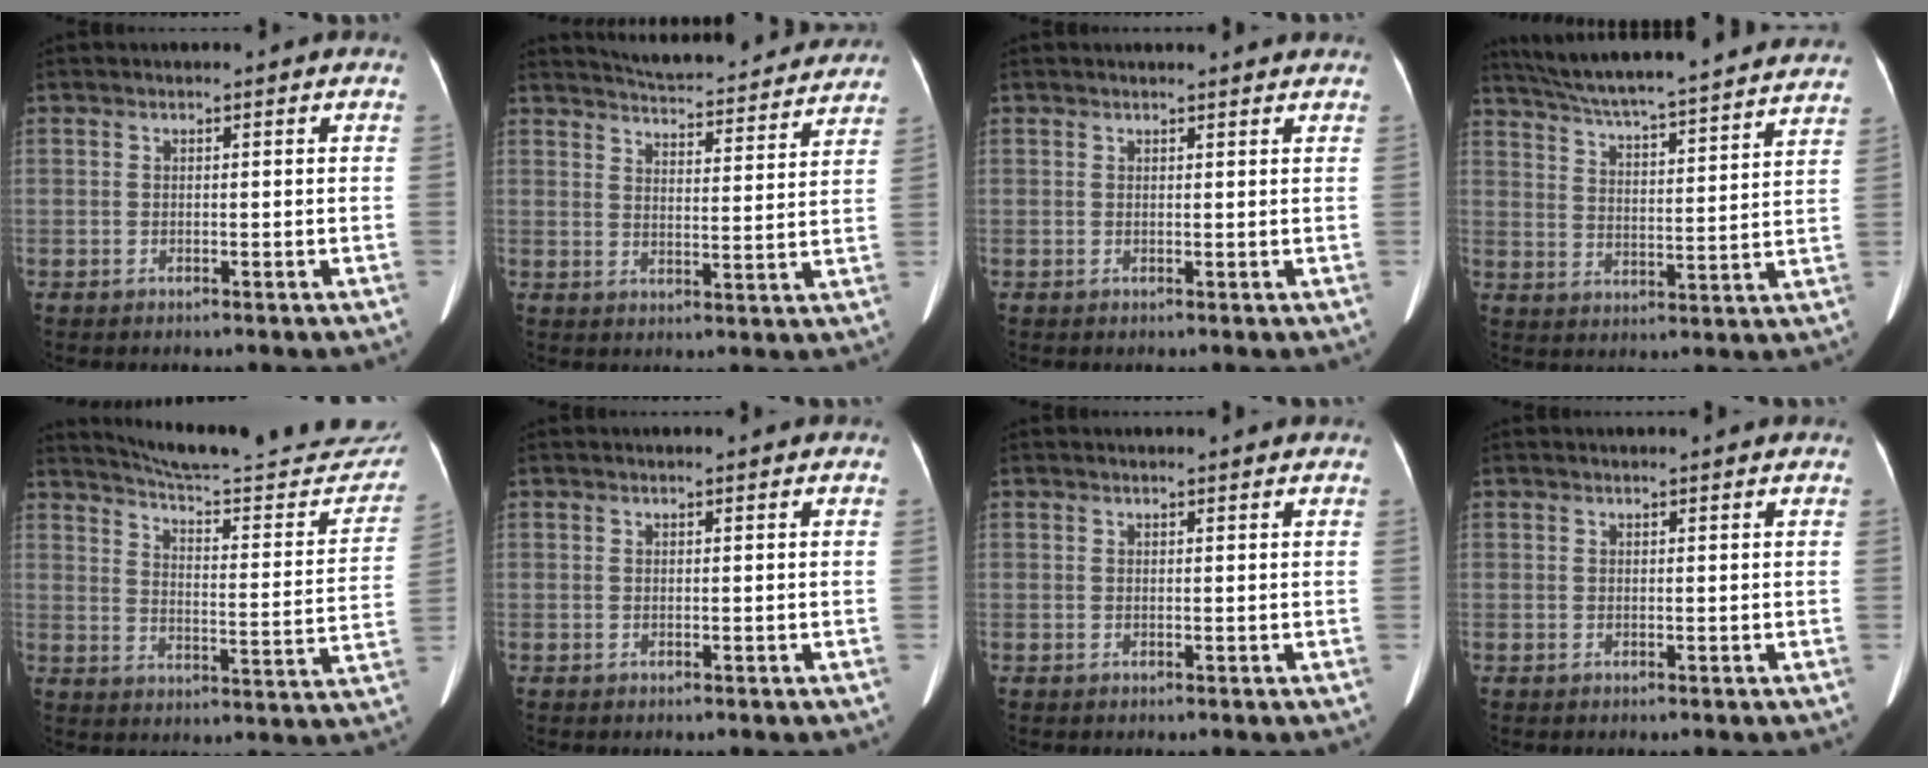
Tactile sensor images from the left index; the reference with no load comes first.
{"total": 19.6, "force": [18.4, 2.8, 6.1], "torque": [-0.086, -0.010, 0.232]}
{"total": 4.2, "force": [4.0, 0.5, 1.2], "torque": [-0.016, 0.012, 0.042]}
{"total": 29.7, "force": [27.1, 2.1, 12.0], "torque": [-0.200, -0.028, 0.355]}
{"total": 26.0, "force": [24.3, 2.9, 8.7], "torque": [-0.117, -0.084, 0.303]}
{"total": 1.8, "force": [1.7, 0.1, 0.6], "torque": [-0.010, 0.013, 0.021]}
{"total": 3.3, "force": [3.2, 0.3, 0.9], "torque": [-0.015, 0.012, 0.035]}
{"total": 2.8, "force": [2.7, 0.2, 0.8], "torque": [-0.013, 0.012, 0.030]}